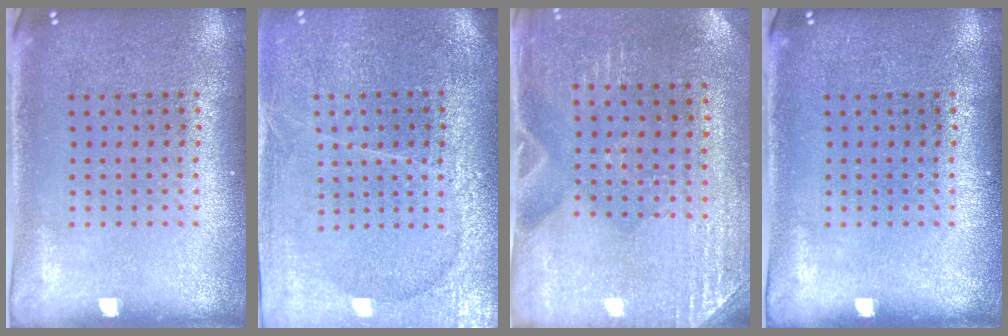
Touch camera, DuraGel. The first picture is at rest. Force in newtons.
{"total": 3.7, "press": 3.3, "slide": 1.6}
{"total": 2.8, "press": 2.6, "slide": 1.0}
{"total": 0.0}